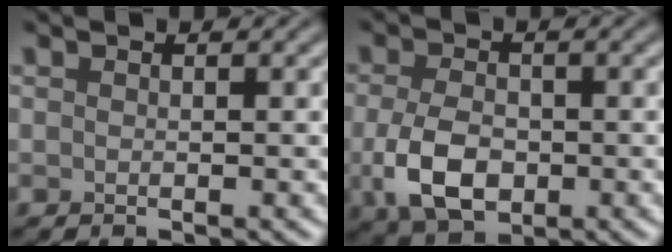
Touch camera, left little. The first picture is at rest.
{"total": 5.6, "force": [-1.4, 3.6, 4.1], "torque": [-0.092, -0.011, -0.028]}